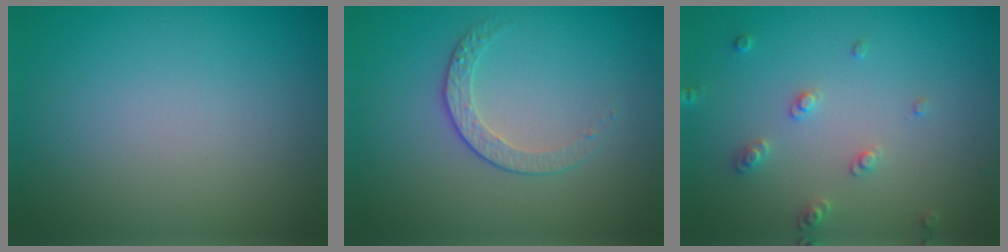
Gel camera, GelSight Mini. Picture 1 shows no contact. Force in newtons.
{"total": 1.8, "press": 1.3, "slide": 1.3}
{"total": 1.9, "press": 1.8, "slide": 0.5}